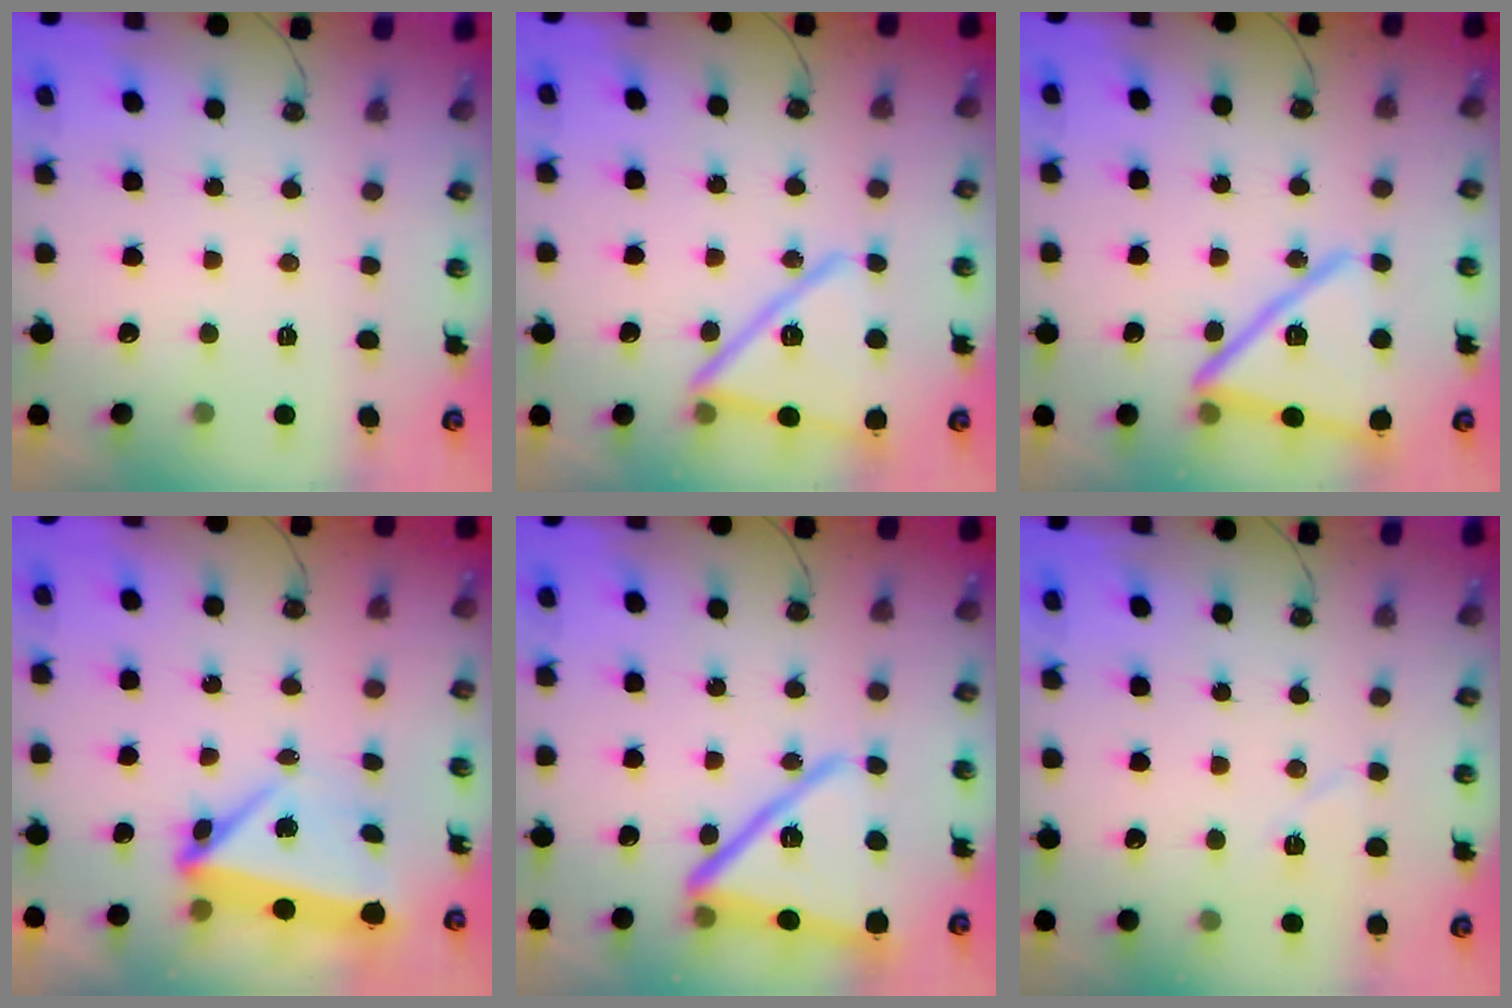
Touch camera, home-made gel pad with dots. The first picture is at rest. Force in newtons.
{"total": 17.6, "press": 17.6, "slide": 1.5}
{"total": 19.0, "press": 18.9, "slide": 1.5}
{"total": 11.3, "press": 7.2, "slide": 8.7}
{"total": 19.1, "press": 17.5, "slide": 7.8}
{"total": 9.1, "press": 3.6, "slide": 8.4}